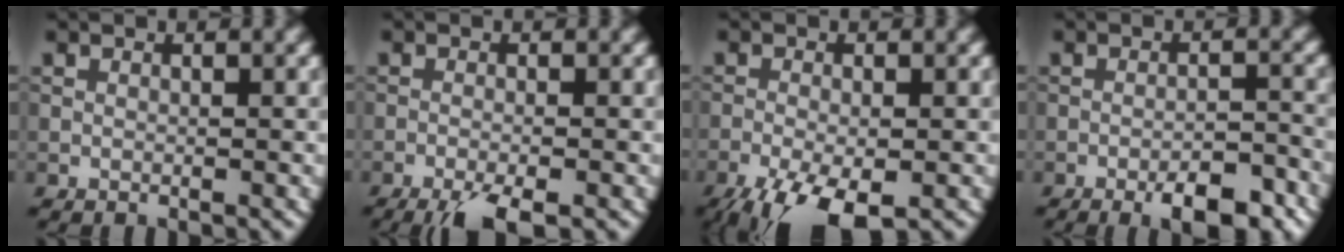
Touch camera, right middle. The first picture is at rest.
{"total": 4.1, "force": [-2.9, 0.7, 2.8], "torque": [-0.047, -0.006, -0.052]}
{"total": 7.4, "force": [-4.4, 2.5, 5.4], "torque": [-0.105, -0.021, -0.078]}
{"total": 5.1, "force": [-3.2, 1.4, 3.8], "torque": [-0.056, 0.003, -0.043]}